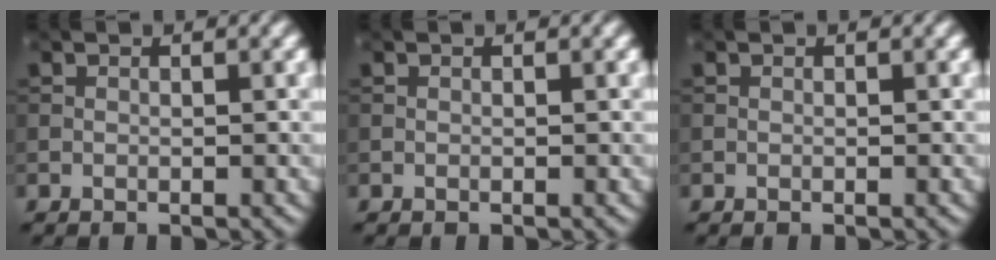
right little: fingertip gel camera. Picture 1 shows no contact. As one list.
[{"total": 0.0}, {"total": 0.0}]